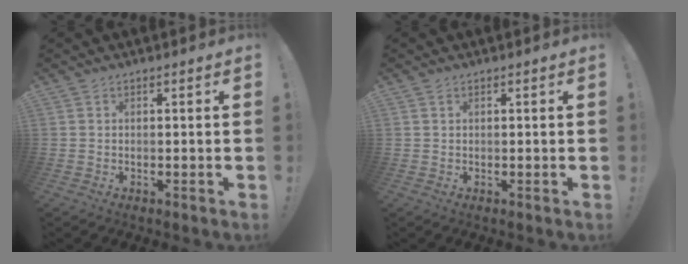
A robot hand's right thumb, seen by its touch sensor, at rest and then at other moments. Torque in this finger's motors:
{"motor_torque": [0.13, -0.01, 0.11, -0.04, 0.02]}